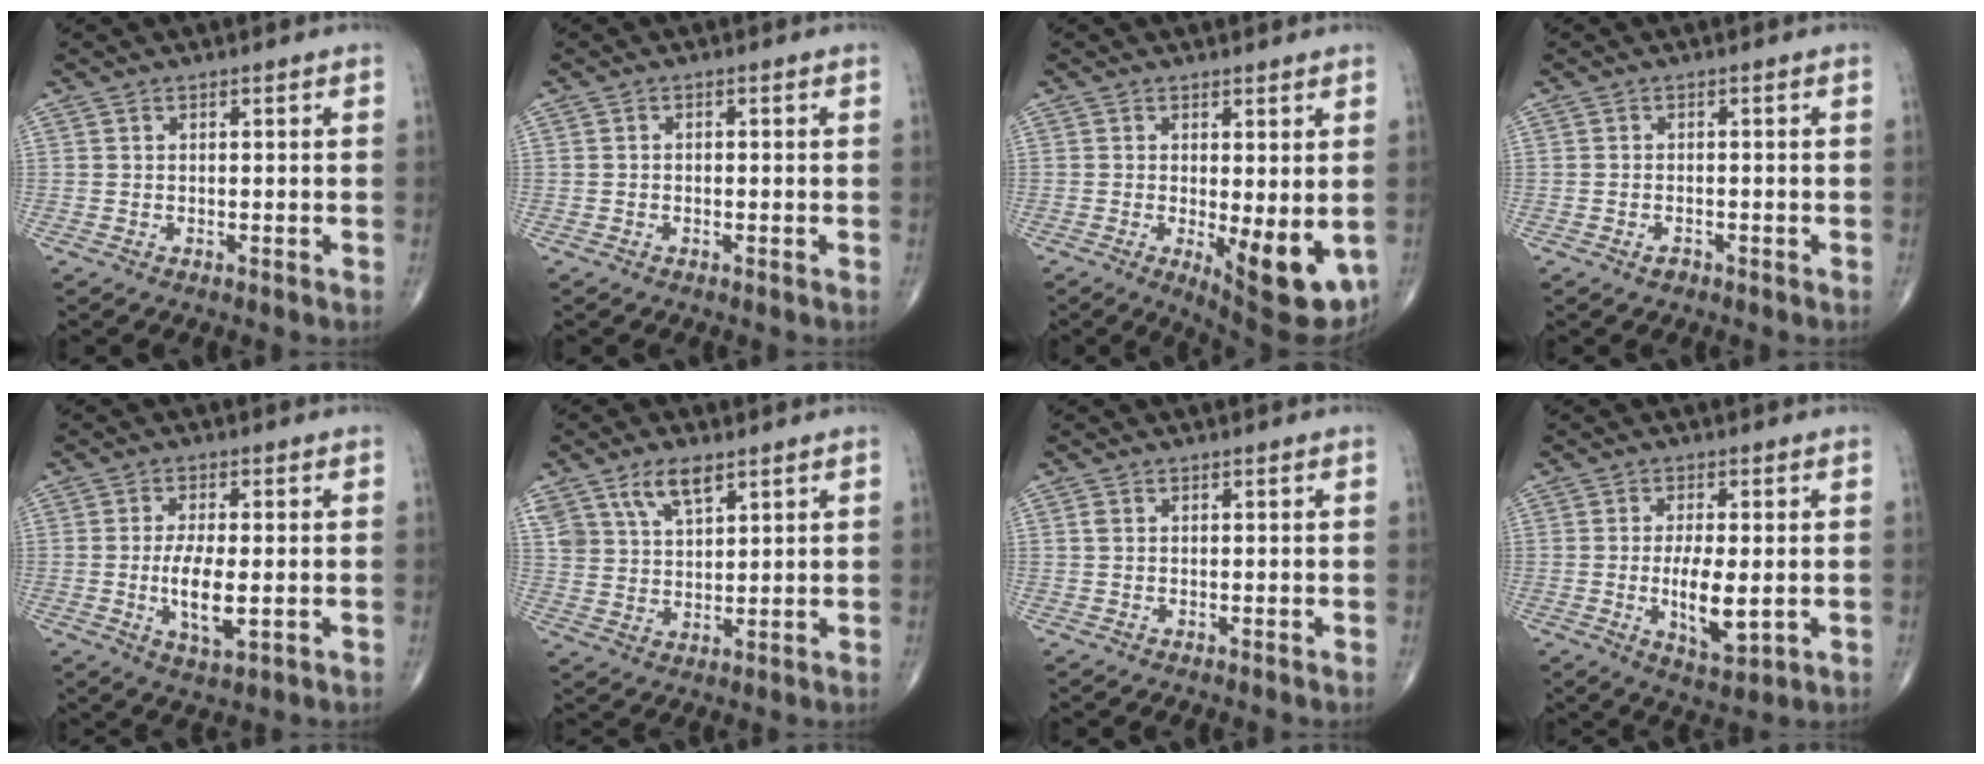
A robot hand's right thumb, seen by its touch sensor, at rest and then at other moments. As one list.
[{"total": 0.5, "force": [-0.2, 0.4, 0.3], "torque": [-0.003, 0.002, -0.007]}, {"total": 11.0, "force": [-1.8, 3.8, 10.1], "torque": [-0.125, -0.025, -0.013]}, {"total": 1.2, "force": [-0.8, 0.7, 0.6], "torque": [-0.009, 0.004, -0.013]}, {"total": 7.7, "force": [-1.0, 2.8, 7.1], "torque": [-0.134, -0.014, -0.017]}, {"total": 7.6, "force": [4.7, 3.7, 4.7], "torque": [-0.077, -0.019, 0.094]}, {"total": 0.8, "force": [0.1, 0.6, 0.5], "torque": [-0.011, 0.002, 0.002]}, {"total": 8.6, "force": [-1.0, 3.3, 7.8], "torque": [-0.133, -0.017, -0.012]}]